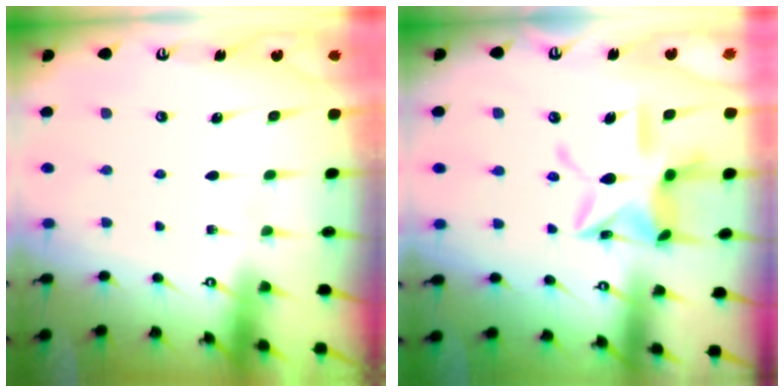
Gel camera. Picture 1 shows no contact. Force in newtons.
{"total": 14.6, "press": 14.5, "slide": 1.2}